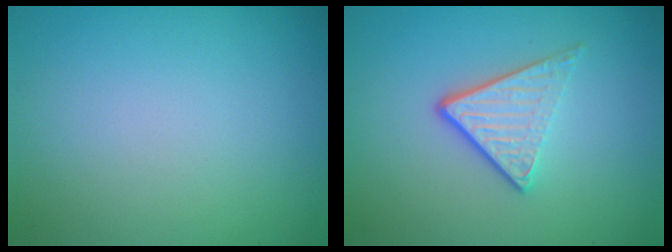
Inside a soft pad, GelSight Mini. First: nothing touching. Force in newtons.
{"total": 3.6, "press": 2.4, "slide": 2.7}